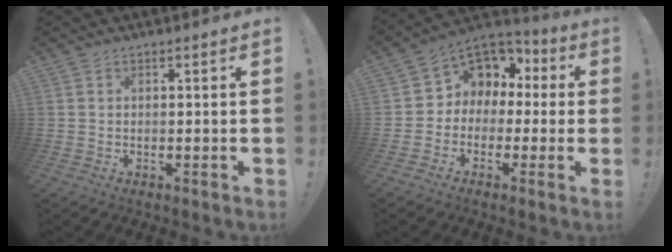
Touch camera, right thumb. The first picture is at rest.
{"total": 7.3, "force": [1.2, 6.8, 2.2], "torque": [-0.025, -0.017, 0.030]}